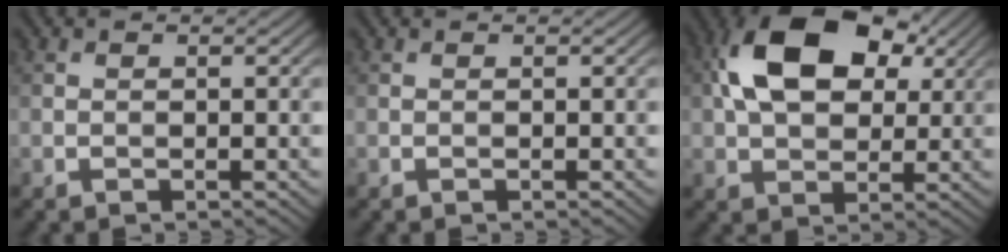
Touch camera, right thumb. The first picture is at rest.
{"total": 0.0}
{"total": 14.0, "force": [4.1, 8.8, 10.0], "torque": [-0.204, 0.021, 0.069]}